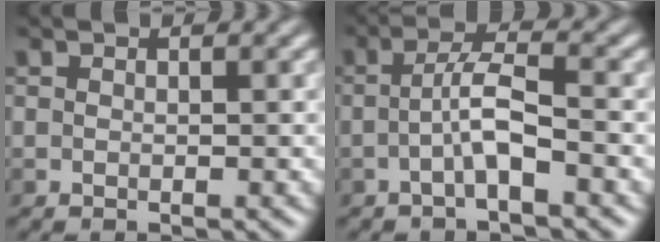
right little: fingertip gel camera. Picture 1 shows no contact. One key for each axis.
{"total": 3.0, "fx": -1.4, "fy": 0.2, "fz": 2.6, "tx": -0.052, "ty": 0.012, "tz": -0.027}